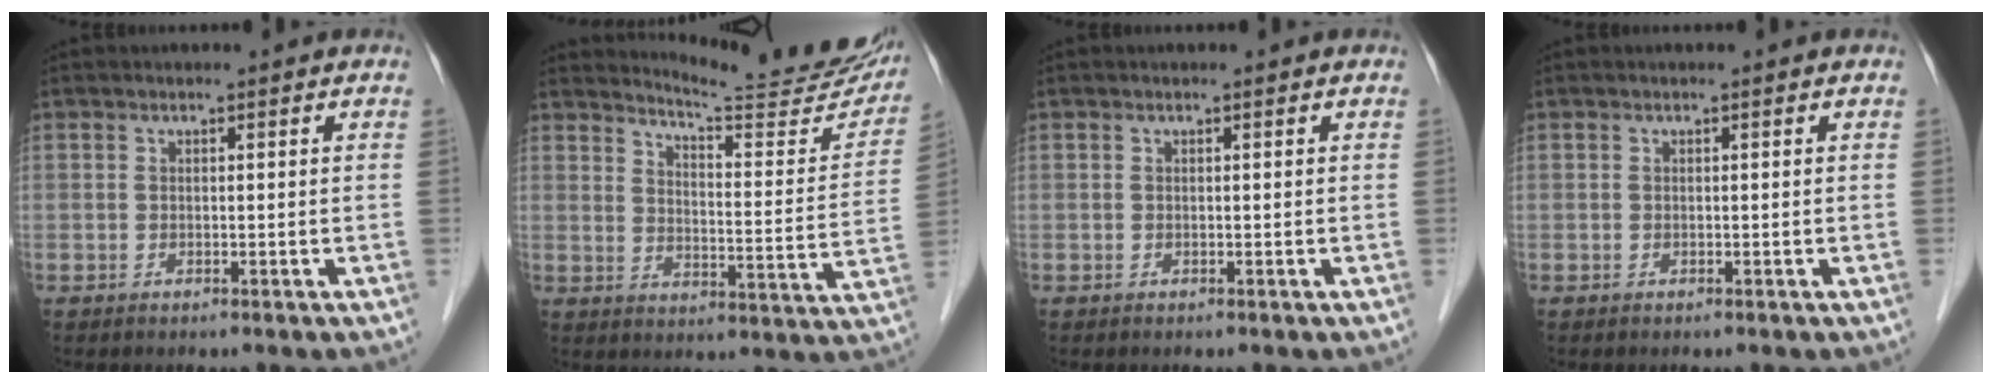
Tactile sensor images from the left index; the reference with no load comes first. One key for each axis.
{"total": 17.4, "fx": 16.5, "fy": 1.3, "fz": 5.4, "tx": -0.071, "ty": -0.089, "tz": 0.194}
{"total": 0.0}
{"total": 0.0}